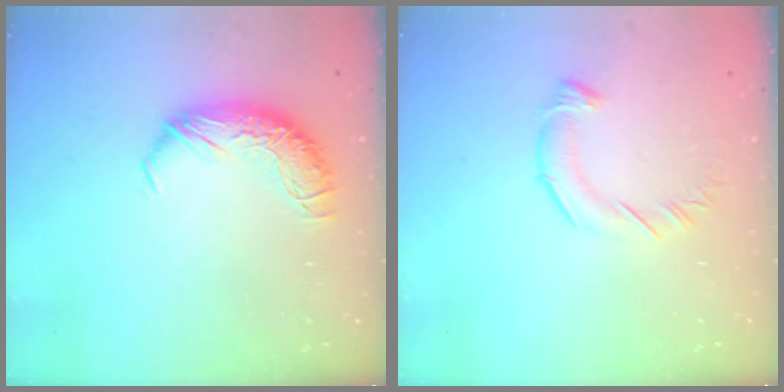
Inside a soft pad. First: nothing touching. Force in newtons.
{"total": 3.0, "press": 3.0, "slide": 0.2}